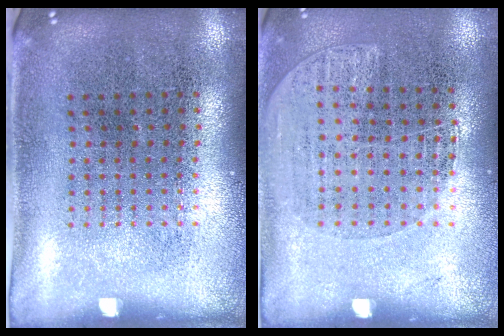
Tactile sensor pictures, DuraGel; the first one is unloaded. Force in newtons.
{"total": 1.1, "press": 1.0, "slide": 0.5}